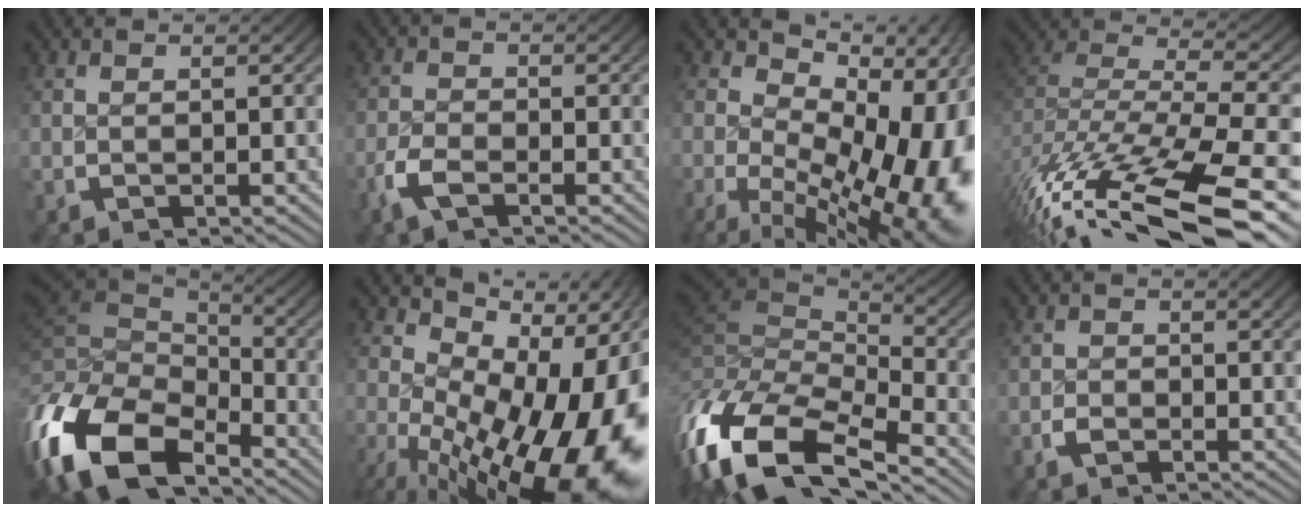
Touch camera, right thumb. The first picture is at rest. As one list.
[{"total": 2.4, "force": [-1.9, 1.2, 1.0], "torque": [-0.039, -0.002, -0.039]}, {"total": 17.5, "force": [-2.5, 11.2, 13.2], "torque": [-0.201, -0.053, -0.016]}, {"total": 14.8, "force": [-6.6, 8.5, 10.1], "torque": [-0.221, -0.047, -0.079]}, {"total": 13.0, "force": [-3.7, 8.8, 8.8], "torque": [-0.203, -0.030, -0.047]}, {"total": 19.4, "force": [-2.1, 12.0, 15.0], "torque": [-0.230, -0.036, -0.010]}, {"total": 13.6, "force": [-4.8, 8.3, 9.6], "torque": [-0.235, -0.042, -0.054]}, {"total": 1.5, "force": [-1.3, 0.8, -0.2], "torque": [-0.001, -0.003, -0.023]}]